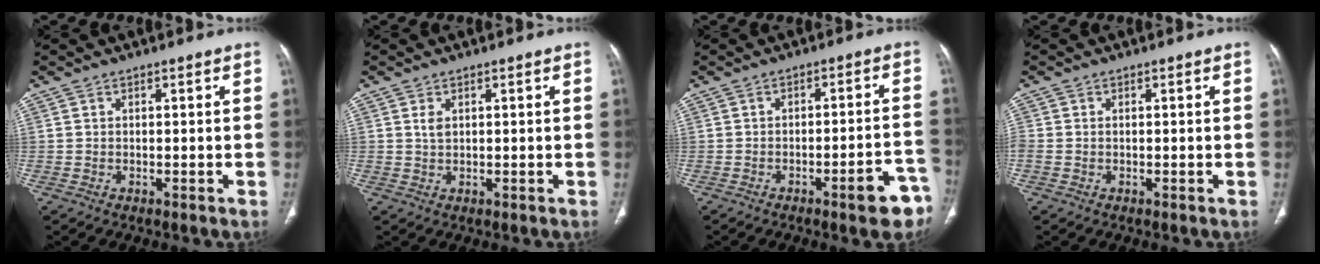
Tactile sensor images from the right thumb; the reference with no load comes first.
{"total": 1.7, "force": [0.6, 1.0, 1.2], "torque": [-0.023, 0.000, 0.015]}
{"total": 8.1, "force": [-4.8, 1.9, 6.3], "torque": [-0.062, 0.034, -0.056]}
{"total": 1.1, "force": [-0.1, 0.7, 0.8], "torque": [-0.026, 0.004, 0.000]}